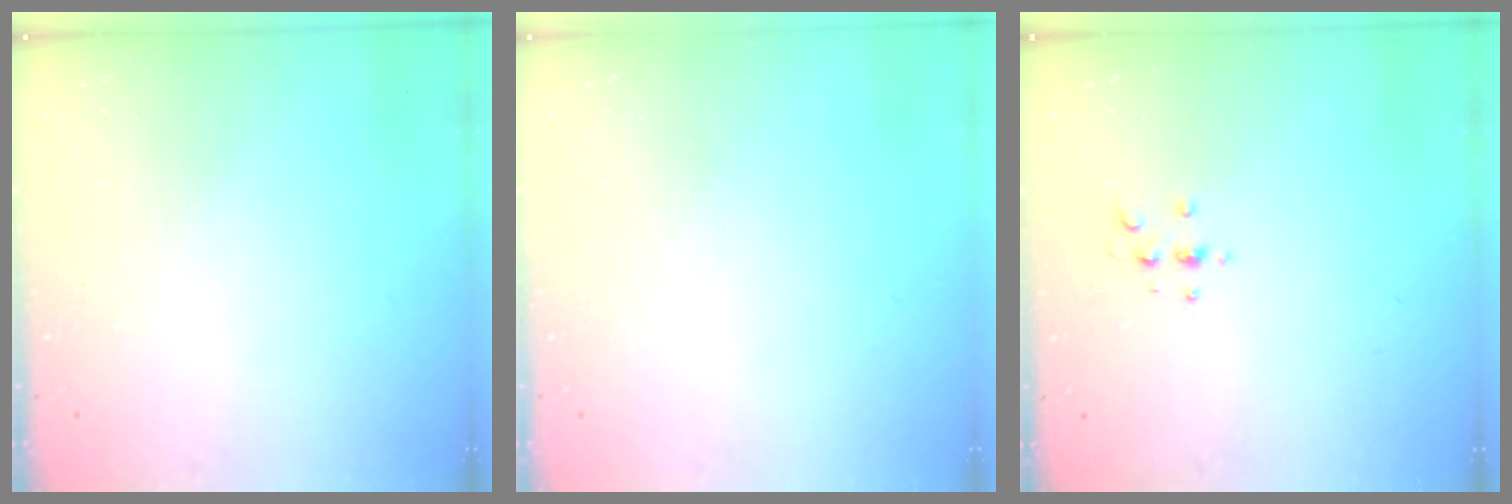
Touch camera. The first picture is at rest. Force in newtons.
{"total": 0.0}
{"total": 2.2, "press": 2.1, "slide": 0.2}